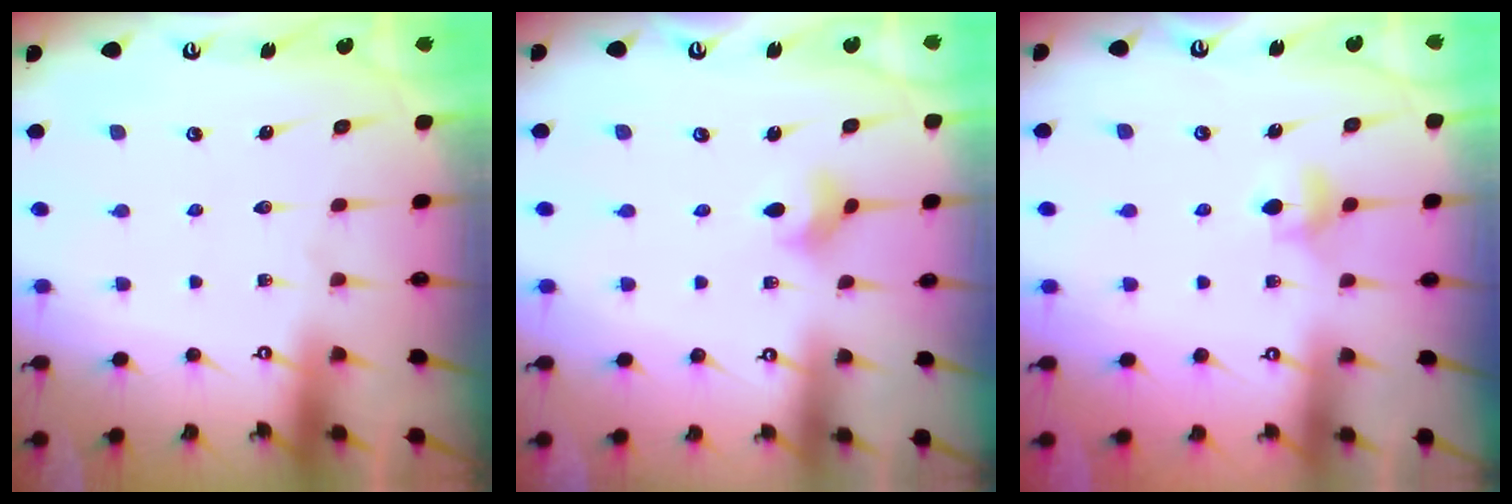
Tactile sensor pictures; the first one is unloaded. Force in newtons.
{"total": 2.7, "press": 2.6, "slide": 0.5}
{"total": 4.6, "press": 4.5, "slide": 0.8}